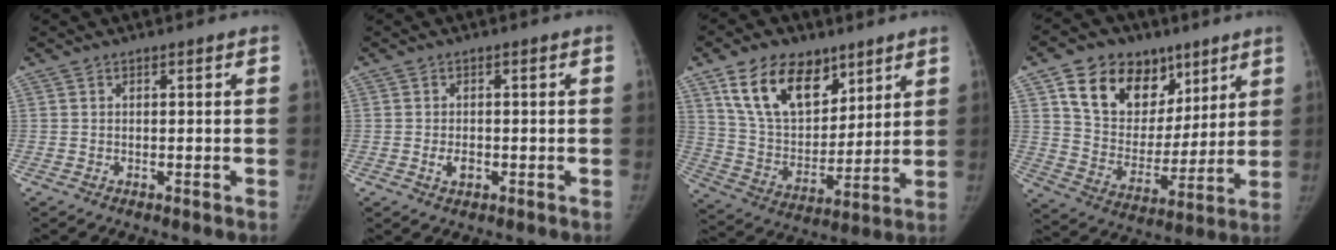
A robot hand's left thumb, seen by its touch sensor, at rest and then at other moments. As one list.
[{"total": 2.3, "force": [-0.6, 1.5, 1.6], "torque": [-0.025, 0.001, -0.008]}, {"total": 17.9, "force": [10.3, 10.7, 10.0], "torque": [-0.132, -0.042, 0.196]}, {"total": 19.6, "force": [10.2, 13.9, 9.2], "torque": [-0.107, -0.032, 0.179]}]